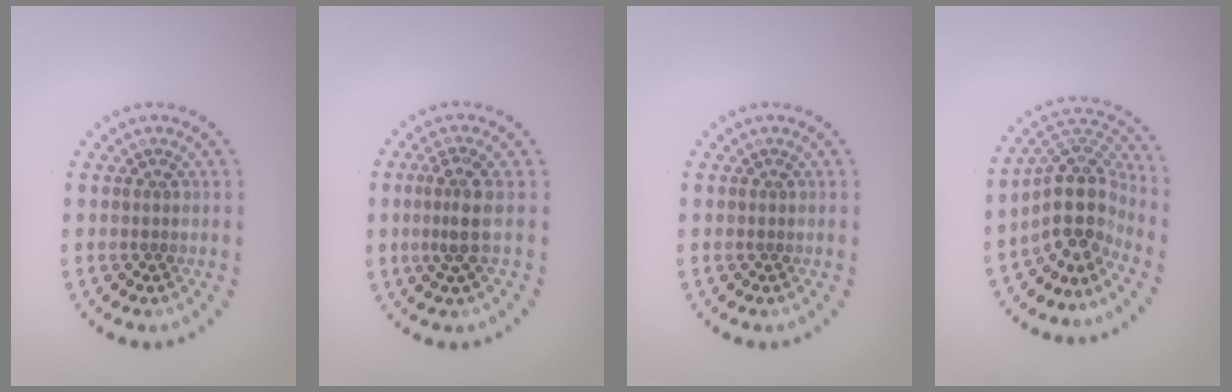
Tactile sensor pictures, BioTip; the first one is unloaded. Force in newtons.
{"total": 2.6, "press": 2.0, "slide": 1.6}
{"total": 0.0}
{"total": 4.9, "press": 3.8, "slide": 3.2}